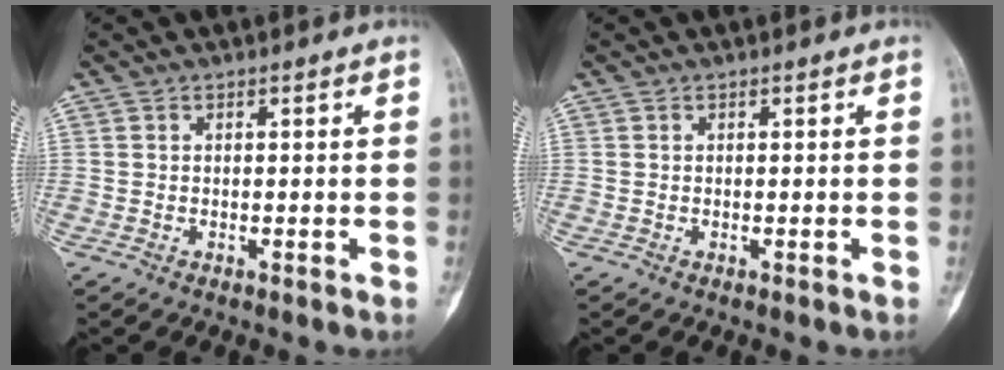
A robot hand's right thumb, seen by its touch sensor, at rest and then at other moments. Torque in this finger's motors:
{"motor_torque": [0.24, 0.22, 0.08, -0.08, 0.04]}